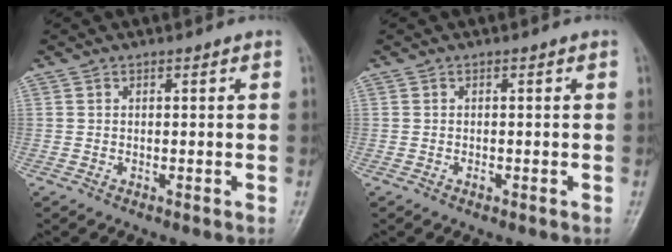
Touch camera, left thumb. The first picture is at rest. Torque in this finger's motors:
{"motor_torque": [-0.04, -0.03, 0.07, 0.05, 0.00]}